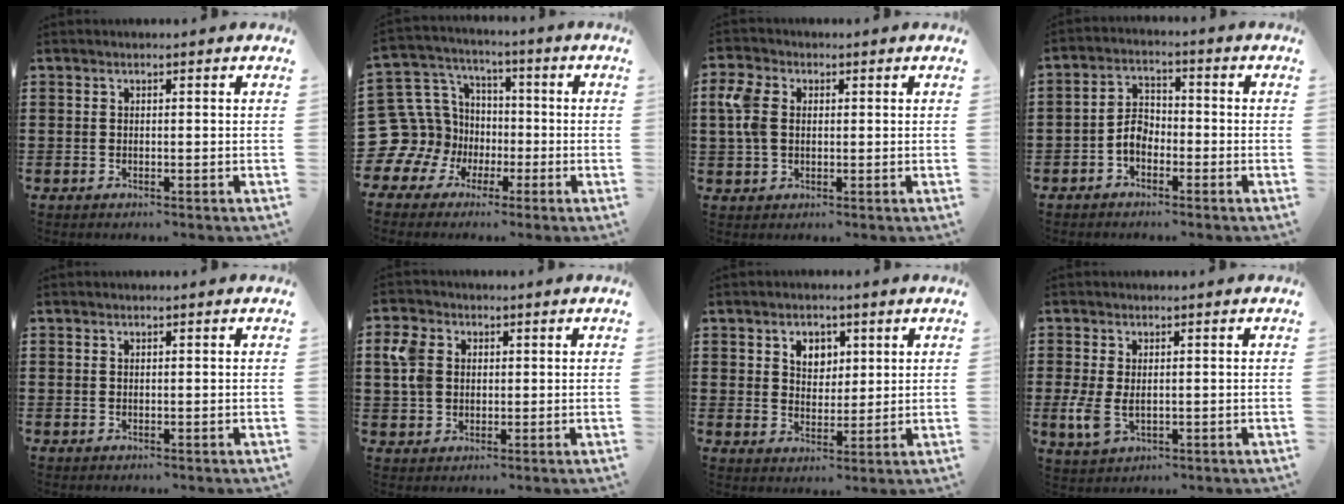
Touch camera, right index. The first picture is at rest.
{"total": 11.3, "force": [-2.7, 10.9, 1.6], "torque": [-0.116, -0.005, -0.040]}
{"total": 5.1, "force": [1.1, 3.5, 3.6], "torque": [-0.102, 0.006, 0.011]}
{"total": 3.9, "force": [-1.8, 2.5, 2.4], "torque": [-0.061, 0.004, -0.041]}
{"total": 0.0}
{"total": 5.4, "force": [1.3, 4.3, 2.9], "torque": [-0.085, 0.011, 0.021]}
{"total": 3.9, "force": [1.9, 3.0, 1.6], "torque": [-0.036, 0.008, 0.031]}
{"total": 3.6, "force": [-0.2, 2.1, 3.0], "torque": [-0.078, -0.005, -0.008]}